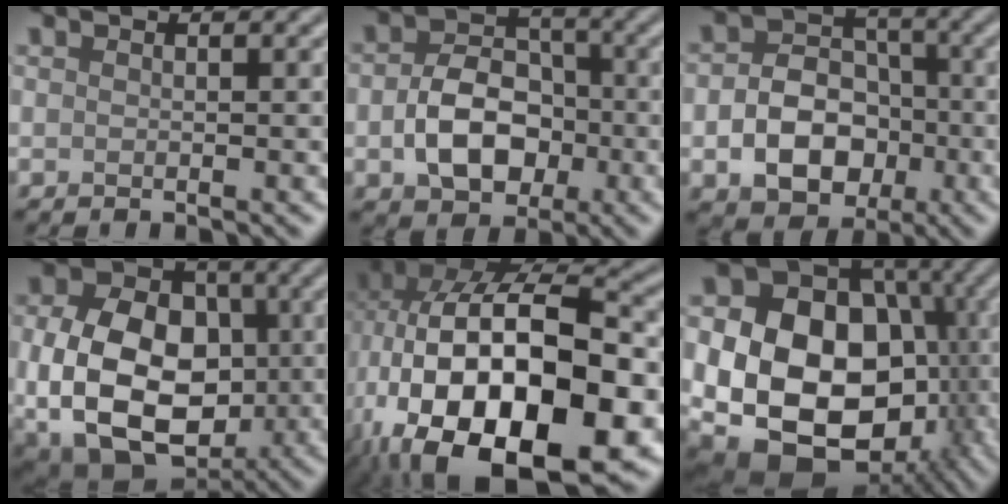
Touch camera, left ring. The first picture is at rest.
{"total": 6.3, "force": [-1.4, 4.6, 4.1], "torque": [-0.074, -0.004, -0.021]}
{"total": 7.2, "force": [-1.8, 5.4, 4.4], "torque": [-0.075, -0.011, -0.026]}
{"total": 14.2, "force": [-1.6, 10.2, 9.7], "torque": [-0.167, -0.020, -0.019]}
{"total": 20.8, "force": [-5.6, 11.6, 16.3], "torque": [-0.277, -0.029, -0.061]}
{"total": 19.1, "force": [-3.0, 14.7, 11.8], "torque": [-0.179, -0.022, -0.050]}